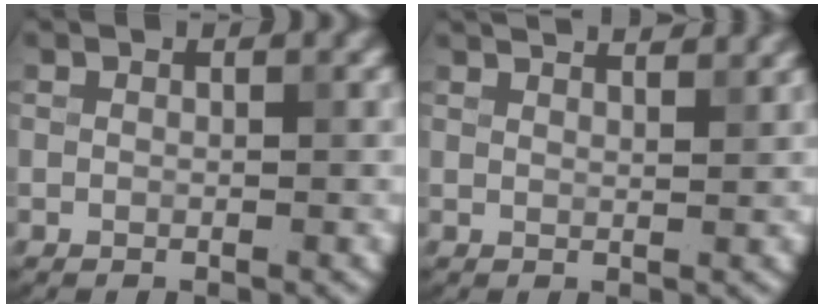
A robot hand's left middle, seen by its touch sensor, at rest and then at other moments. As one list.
[{"total": 3.4, "force": [3.2, 0.3, 1.1], "torque": [-0.014, 0.013, 0.039]}]